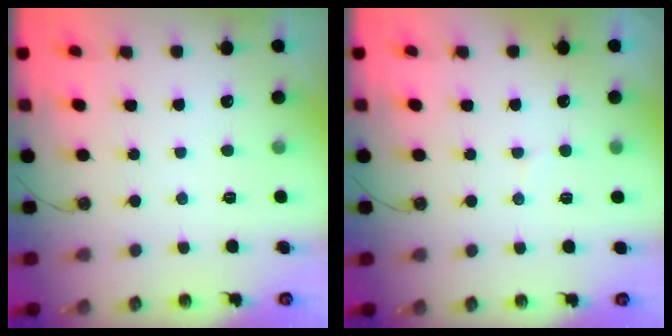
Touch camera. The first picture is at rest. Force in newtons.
{"total": 4.1, "press": 4.0, "slide": 0.9}